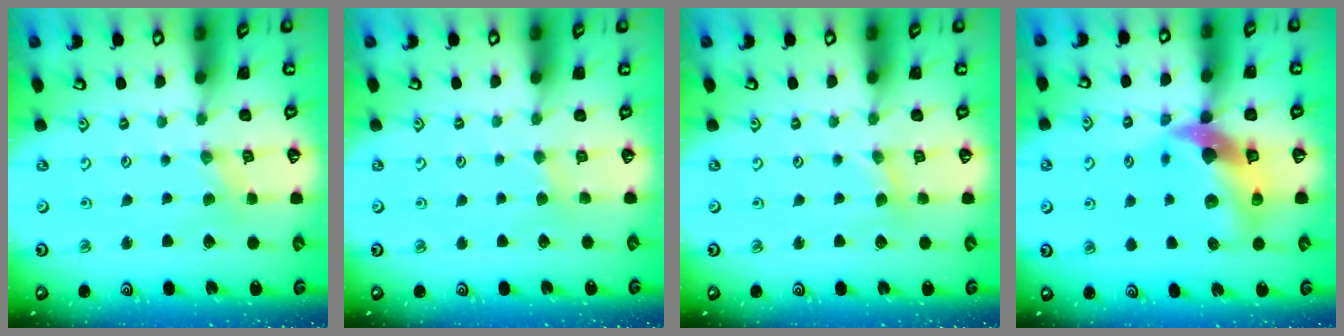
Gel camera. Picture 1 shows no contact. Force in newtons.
{"total": 2.1, "press": 2.1, "slide": 0.4}
{"total": 1.6, "press": 1.6, "slide": 0.4}
{"total": 13.2, "press": 13.1, "slide": 1.8}